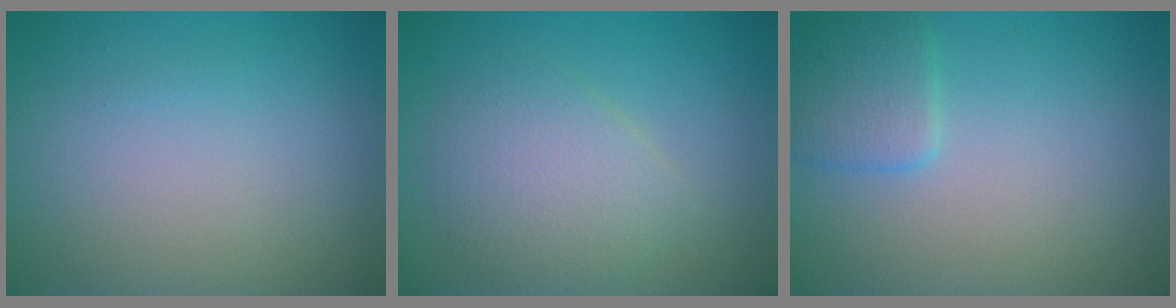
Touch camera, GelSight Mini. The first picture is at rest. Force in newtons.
{"total": 3.7, "press": 3.7, "slide": 0.2}
{"total": 2.3, "press": 2.3, "slide": 0.1}